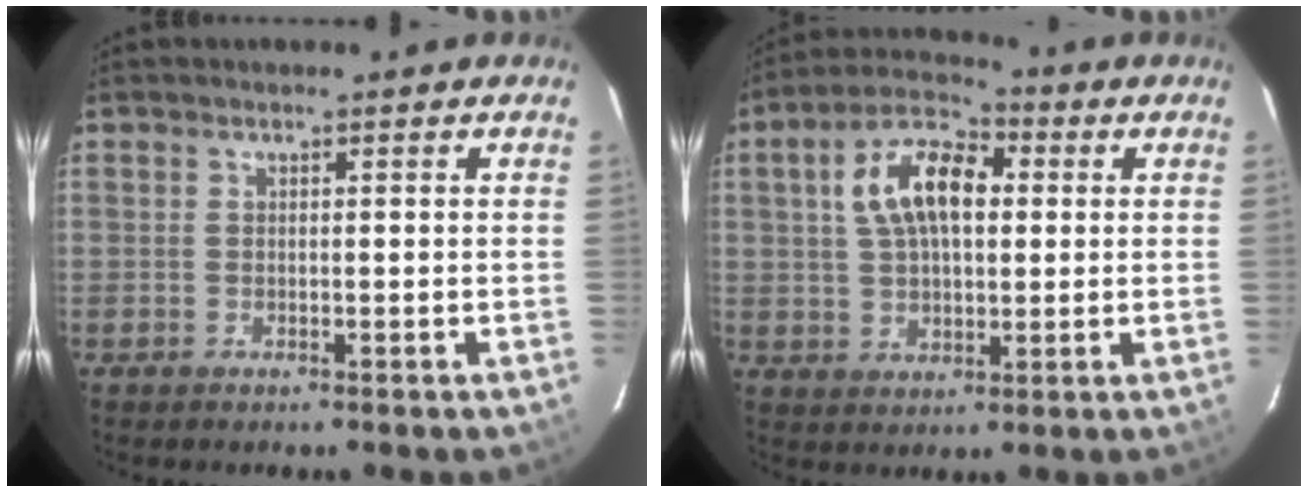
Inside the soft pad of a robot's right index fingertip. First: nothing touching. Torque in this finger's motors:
{"motor_torque": [0.59, 0.26, 0.47, 0.10]}